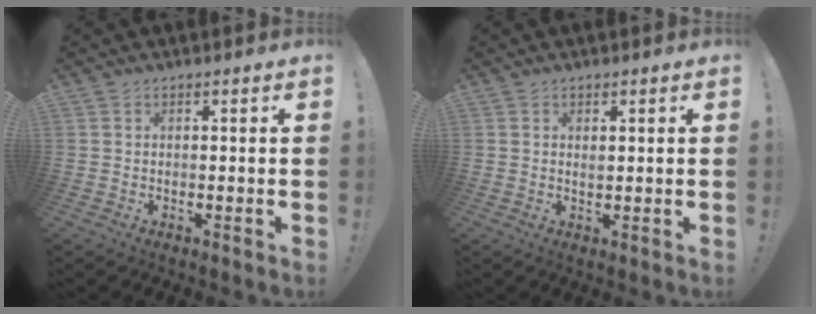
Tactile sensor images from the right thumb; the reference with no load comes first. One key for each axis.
{"total": 1.0, "fx": 0.4, "fy": 0.7, "fz": 0.5, "tx": 0.004, "ty": -0.005, "tz": 0.005}